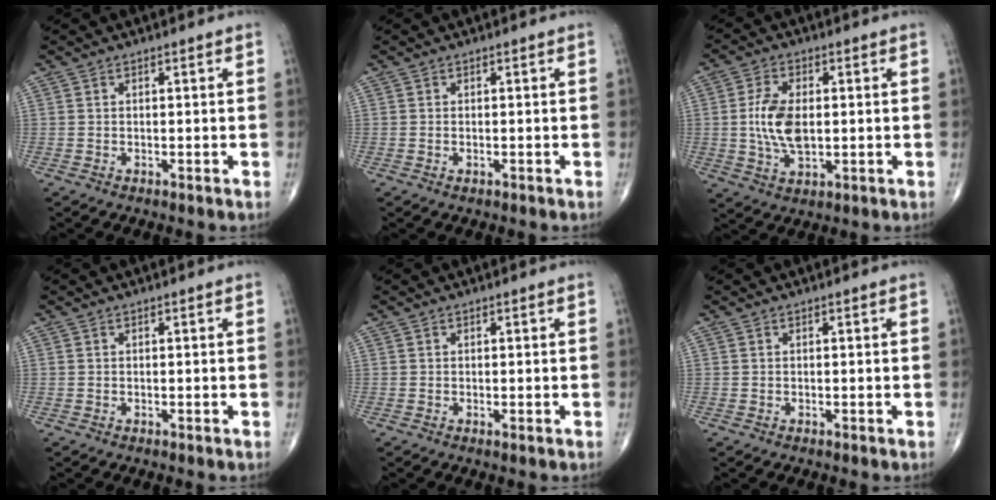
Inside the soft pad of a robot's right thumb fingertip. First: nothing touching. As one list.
[{"total": 0.6, "force": [-0.2, 0.3, 0.5], "torque": [-0.010, 0.003, -0.002]}, {"total": 9.2, "force": [0.3, 5.1, 7.7], "torque": [-0.149, -0.002, 0.009]}, {"total": 0.0}, {"total": 0.0}, {"total": 0.0}]